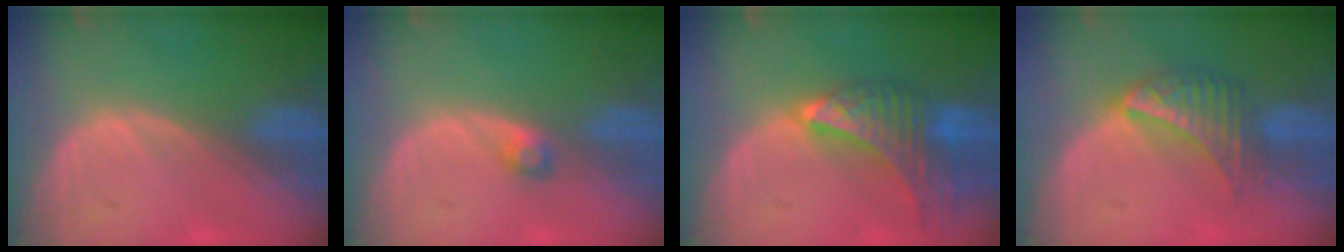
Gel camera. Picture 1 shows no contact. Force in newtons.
{"total": 1.6, "press": 1.6, "slide": 0.3}
{"total": 9.6, "press": 8.5, "slide": 4.4}
{"total": 6.8, "press": 6.1, "slide": 3.0}